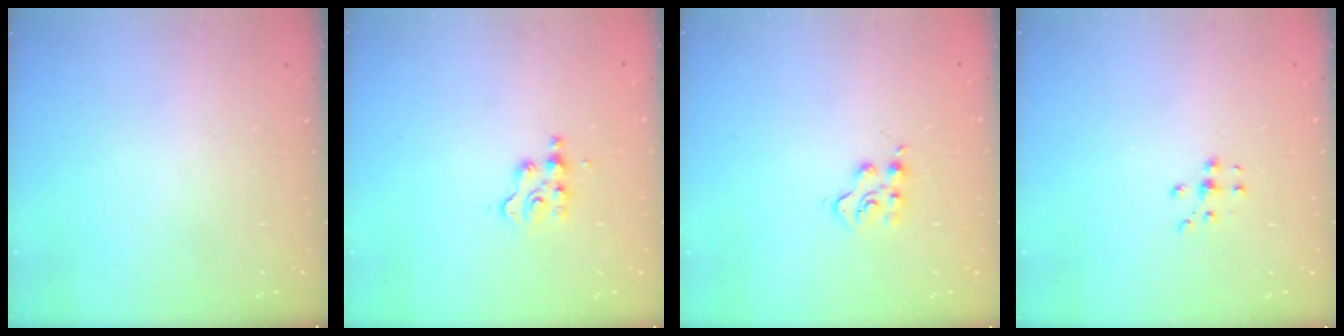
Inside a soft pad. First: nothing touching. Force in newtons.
{"total": 4.1, "press": 4.1, "slide": 0.5}
{"total": 5.1, "press": 5.1, "slide": 0.5}
{"total": 5.0, "press": 5.0, "slide": 0.7}